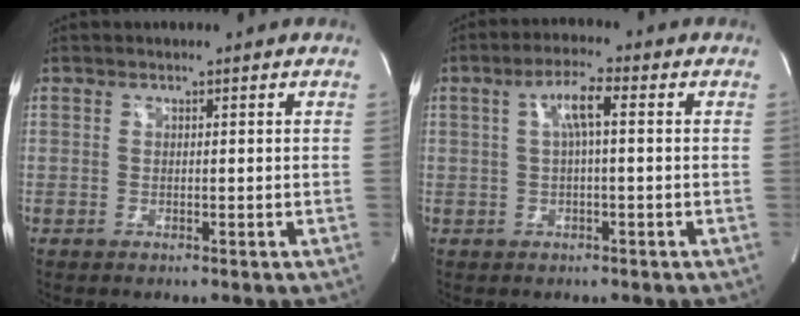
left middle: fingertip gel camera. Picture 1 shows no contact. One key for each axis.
{"total": 4.7, "fx": 0.9, "fy": 0.6, "fz": 4.6, "tx": -0.088, "ty": 0.015, "tz": 0.017}